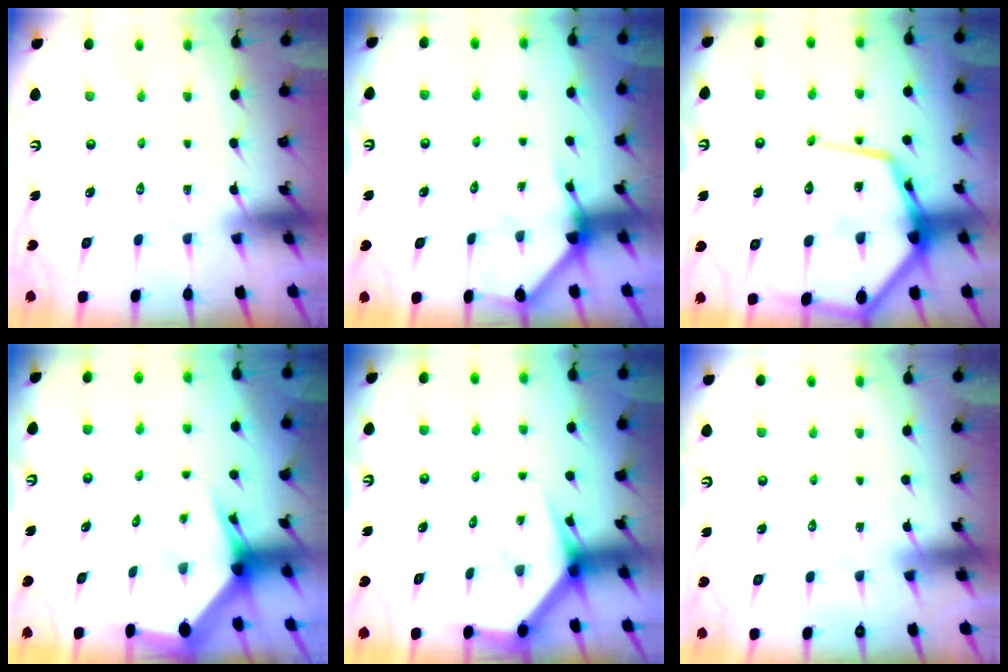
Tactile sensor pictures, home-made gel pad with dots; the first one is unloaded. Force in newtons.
{"total": 3.4, "press": 3.4, "slide": 0.2}
{"total": 19.0, "press": 18.9, "slide": 1.8}
{"total": 3.5, "press": 3.4, "slide": 0.4}
{"total": 3.6, "press": 3.6, "slide": 0.3}
{"total": 2.3, "press": 2.3, "slide": 0.3}